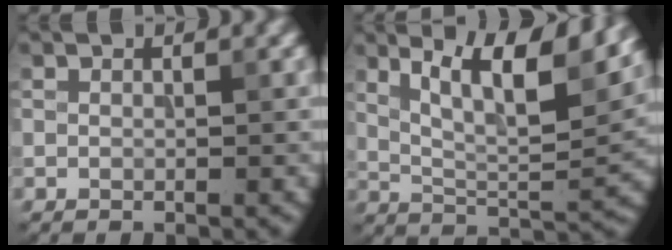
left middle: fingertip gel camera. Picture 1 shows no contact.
{"total": 10.2, "force": [5.6, 2.8, 8.1], "torque": [-0.136, 0.003, 0.100]}